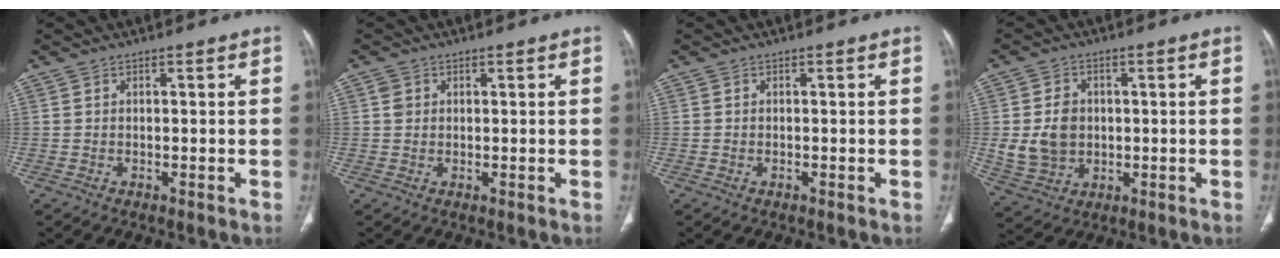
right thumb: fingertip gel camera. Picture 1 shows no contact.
{"total": 1.2, "force": [0.3, 1.0, 0.6], "torque": [-0.011, 0.004, 0.006]}
{"total": 0.0}
{"total": 8.7, "force": [0.2, 7.1, 5.1], "torque": [-0.080, -0.001, 0.017]}